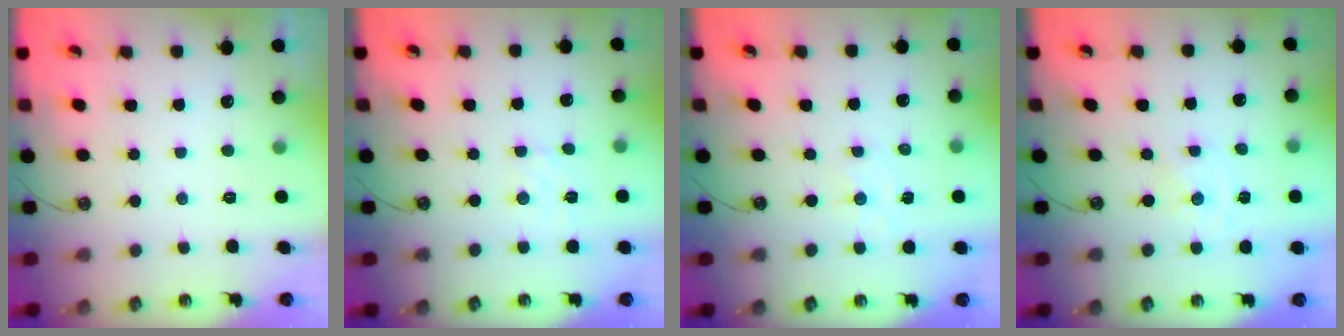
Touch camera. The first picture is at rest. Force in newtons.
{"total": 2.6, "press": 2.6, "slide": 0.4}
{"total": 2.5, "press": 2.5, "slide": 0.4}
{"total": 0.0}